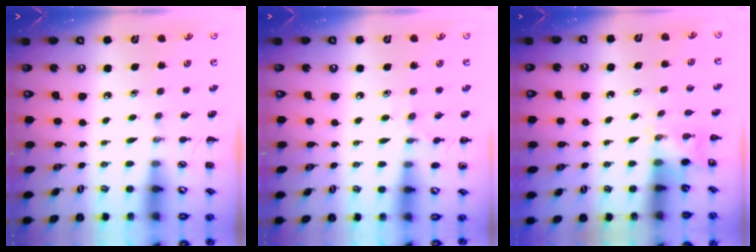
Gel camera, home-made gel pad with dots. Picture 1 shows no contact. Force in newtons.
{"total": 5.8, "press": 5.6, "slide": 1.7}
{"total": 3.7, "press": 3.6, "slide": 1.1}